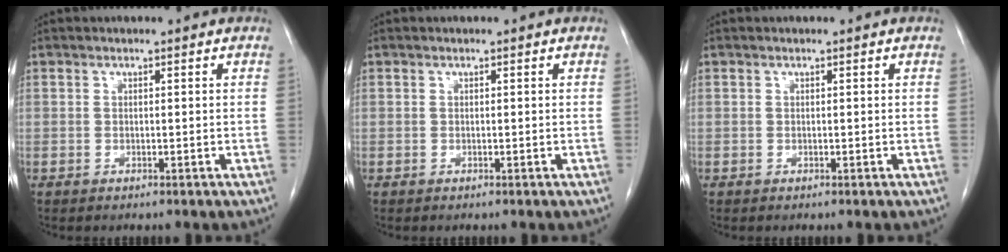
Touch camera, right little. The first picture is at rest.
{"total": 0.0}
{"total": 0.0}